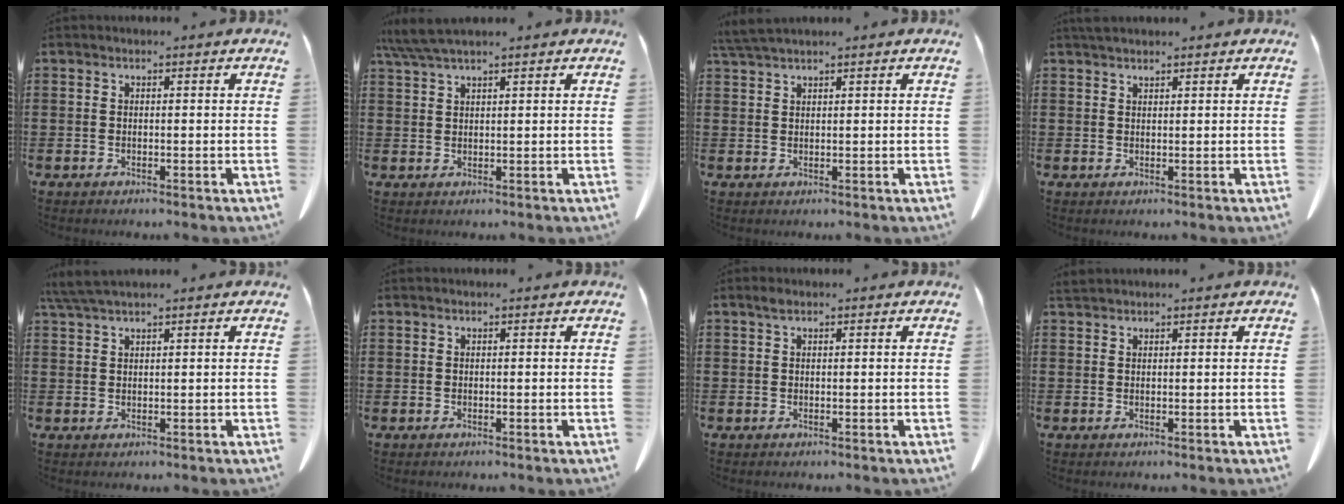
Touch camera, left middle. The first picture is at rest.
{"total": 3.9, "force": [3.0, 0.2, 2.4], "torque": [-0.053, -0.001, 0.057]}
{"total": 2.5, "force": [2.1, 0.0, 1.2], "torque": [-0.029, 0.002, 0.042]}
{"total": 1.3, "force": [1.2, 0.3, 0.2], "torque": [-0.007, 0.000, 0.024]}
{"total": 3.2, "force": [2.5, 0.1, 1.9], "torque": [-0.044, 0.001, 0.049]}
{"total": 0.0}
{"total": 0.8, "force": [0.5, 0.3, 0.6], "torque": [-0.013, 0.003, 0.009]}
{"total": 1.2, "force": [1.1, 0.1, 0.2], "torque": [-0.008, -0.002, 0.023]}